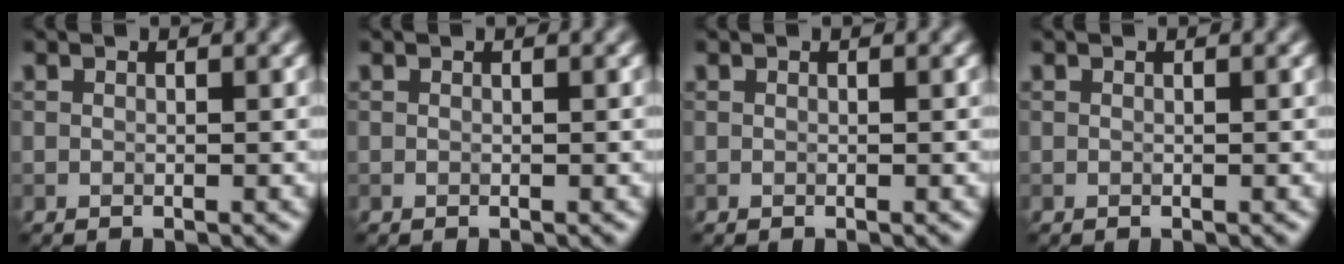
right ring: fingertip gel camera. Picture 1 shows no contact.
{"total": 0.0}
{"total": 0.0}
{"total": 0.0}